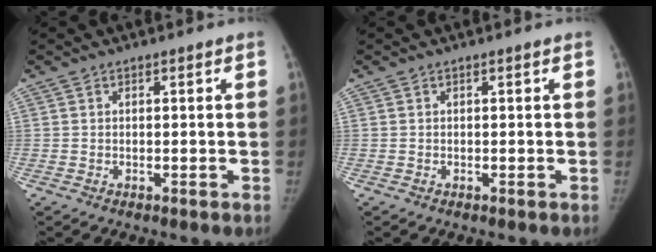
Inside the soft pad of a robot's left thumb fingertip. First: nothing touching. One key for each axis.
{"total": 0.0}